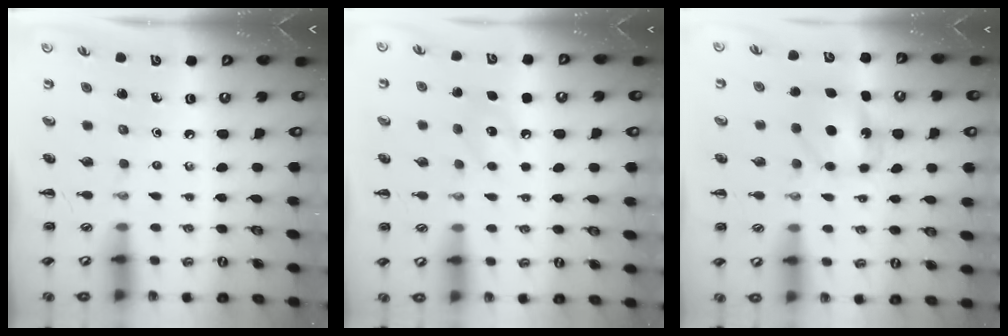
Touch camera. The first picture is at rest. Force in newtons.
{"total": 7.8, "press": 7.6, "slide": 1.5}
{"total": 5.5, "press": 5.4, "slide": 0.9}